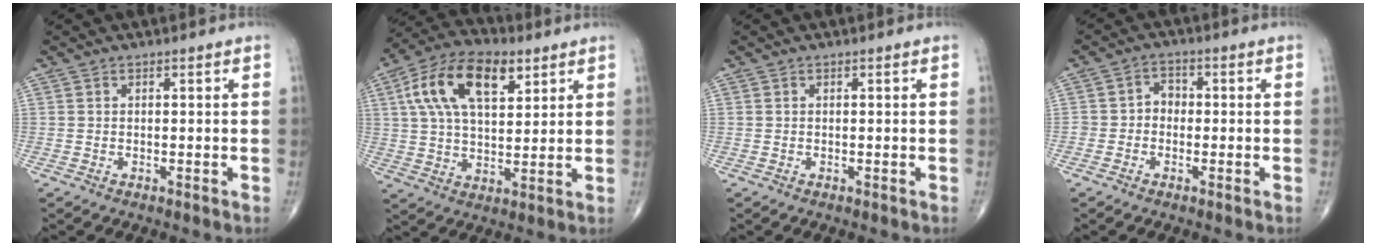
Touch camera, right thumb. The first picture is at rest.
{"total": 16.3, "force": [6.5, 8.4, 12.3], "torque": [-0.209, 0.001, 0.114]}
{"total": 0.0}
{"total": 3.2, "force": [-0.7, 2.7, 1.5], "torque": [-0.003, 0.017, -0.021]}